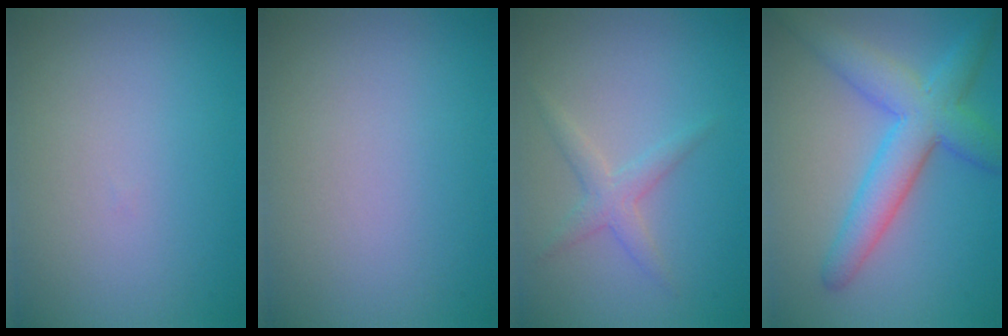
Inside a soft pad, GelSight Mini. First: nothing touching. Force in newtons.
{"total": 0.0}
{"total": 2.1, "press": 2.1, "slide": 0.0}
{"total": 6.5, "press": 6.5, "slide": 0.3}